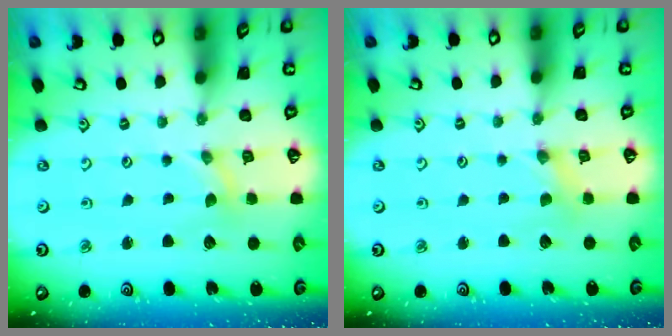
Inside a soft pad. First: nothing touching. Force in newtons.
{"total": 0.0}